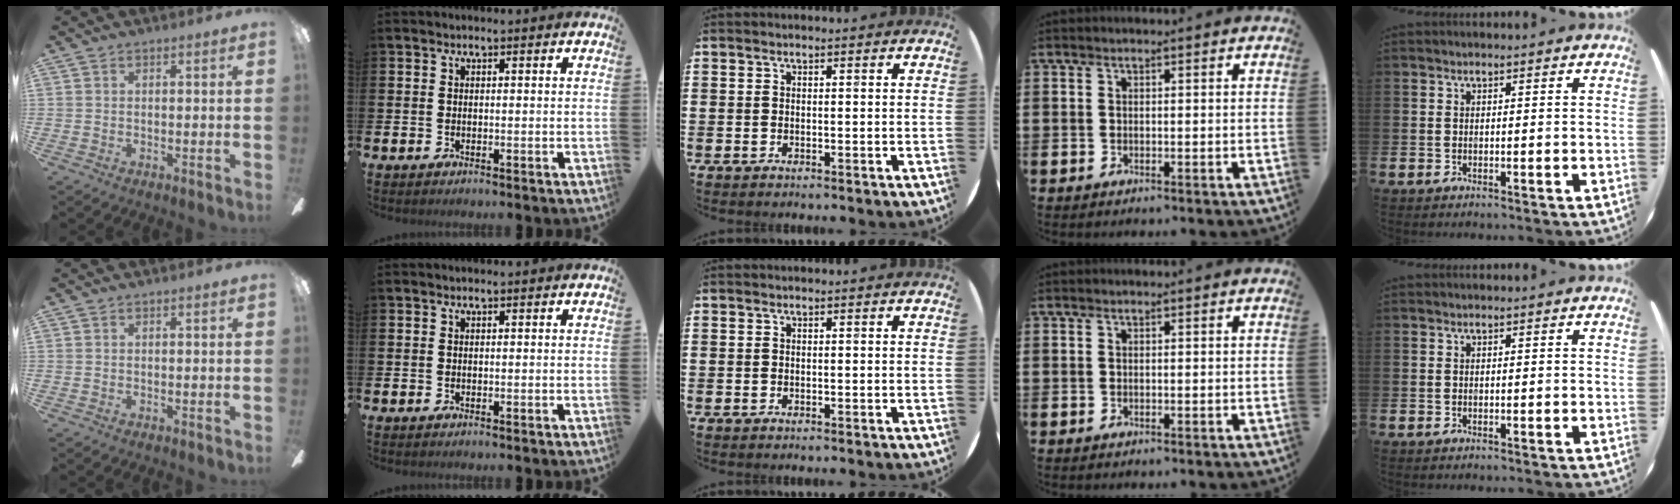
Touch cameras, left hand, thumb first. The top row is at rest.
{}